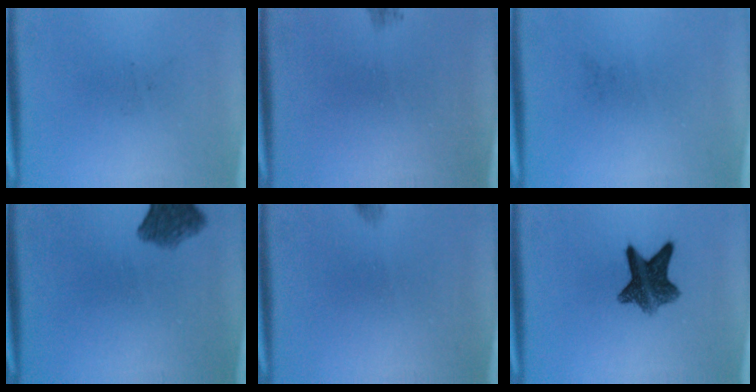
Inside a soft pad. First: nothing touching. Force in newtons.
{"total": 1.1}
{"total": 0.0}
{"total": 6.7}
{"total": 1.0}
{"total": 8.4}